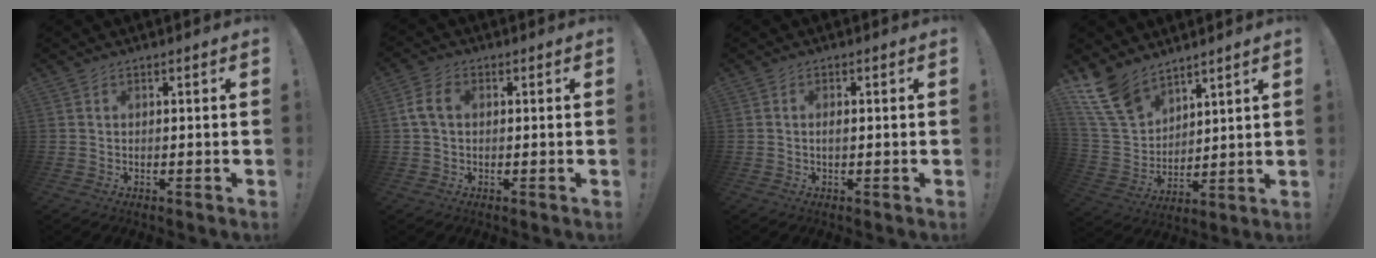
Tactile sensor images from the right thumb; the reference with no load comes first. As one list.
[{"total": 5.9, "force": [0.7, 4.0, 4.3], "torque": [-0.087, 0.009, 0.013]}, {"total": 1.1, "force": [-0.1, 0.4, 1.1], "torque": [-0.020, 0.002, -0.002]}, {"total": 14.8, "force": [11.2, 7.9, 5.6], "torque": [-0.125, -0.069, 0.217]}]